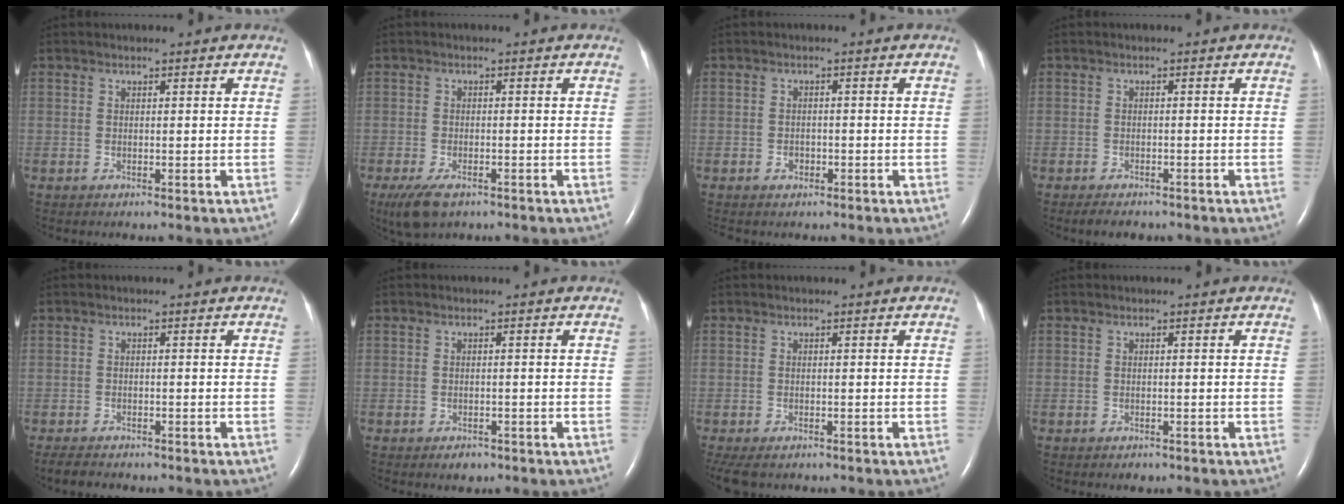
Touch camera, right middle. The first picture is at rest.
{"total": 4.9, "force": [-3.2, 2.0, 3.1], "torque": [-0.067, -0.010, -0.053]}
{"total": 1.5, "force": [-0.8, 1.1, 0.5], "torque": [-0.011, 0.004, -0.013]}
{"total": 3.2, "force": [-2.6, 1.2, 1.4], "torque": [-0.024, -0.005, -0.030]}
{"total": 3.1, "force": [-2.7, 0.9, 1.2], "torque": [-0.024, -0.008, -0.039]}
{"total": 1.5, "force": [-1.1, 0.8, 0.7], "torque": [-0.013, 0.000, -0.011]}
{"total": 5.0, "force": [-3.9, 2.2, 2.4], "torque": [-0.042, -0.011, -0.062]}
{"total": 0.6, "force": [-0.5, 0.3, 0.2], "torque": [-0.007, -0.001, -0.005]}